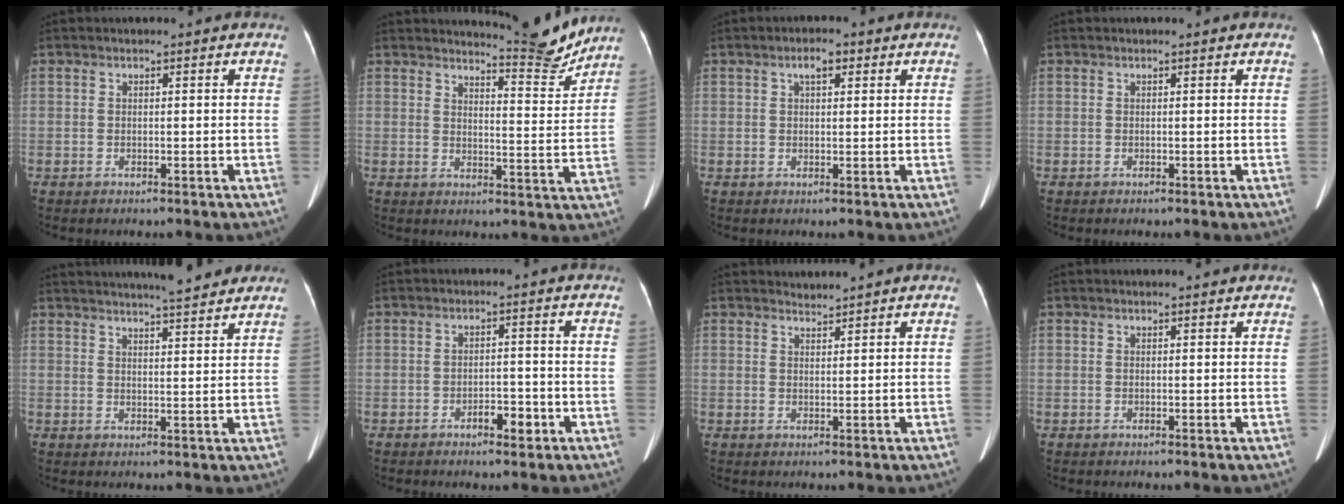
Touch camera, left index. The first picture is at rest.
{"total": 7.5, "force": [7.5, -0.4, 0.7], "torque": [-0.017, -0.037, 0.096]}
{"total": 2.5, "force": [1.2, 1.0, 1.9], "torque": [-0.036, 0.009, 0.019]}
{"total": 0.0}
{"total": 11.8, "force": [10.7, 0.7, 5.0], "torque": [-0.074, 0.008, 0.135]}
{"total": 3.1, "force": [-1.8, 1.3, 2.1], "torque": [-0.031, 0.004, -0.026]}
{"total": 1.4, "force": [1.3, -0.3, -0.3], "torque": [-0.005, 0.002, 0.027]}
{"total": 1.1, "force": [1.0, 0.2, 0.2], "torque": [-0.013, 0.002, 0.009]}